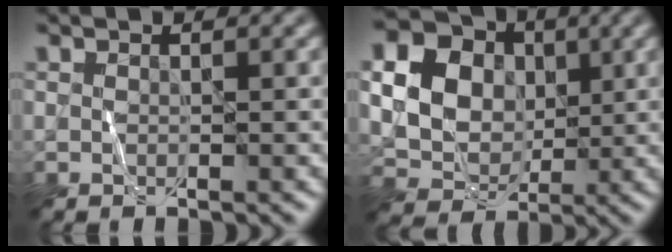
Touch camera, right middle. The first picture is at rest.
{"total": 19.1, "force": [4.3, 17.0, 7.5], "torque": [-0.202, 0.035, 0.049]}